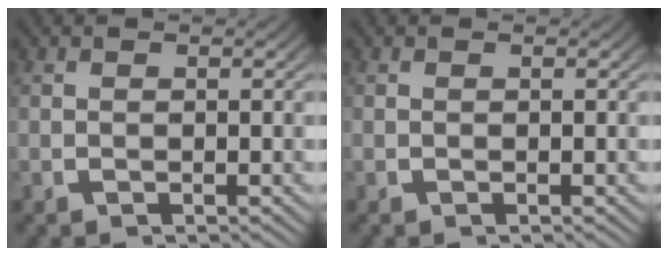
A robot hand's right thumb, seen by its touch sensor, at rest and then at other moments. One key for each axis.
{"total": 0.0}